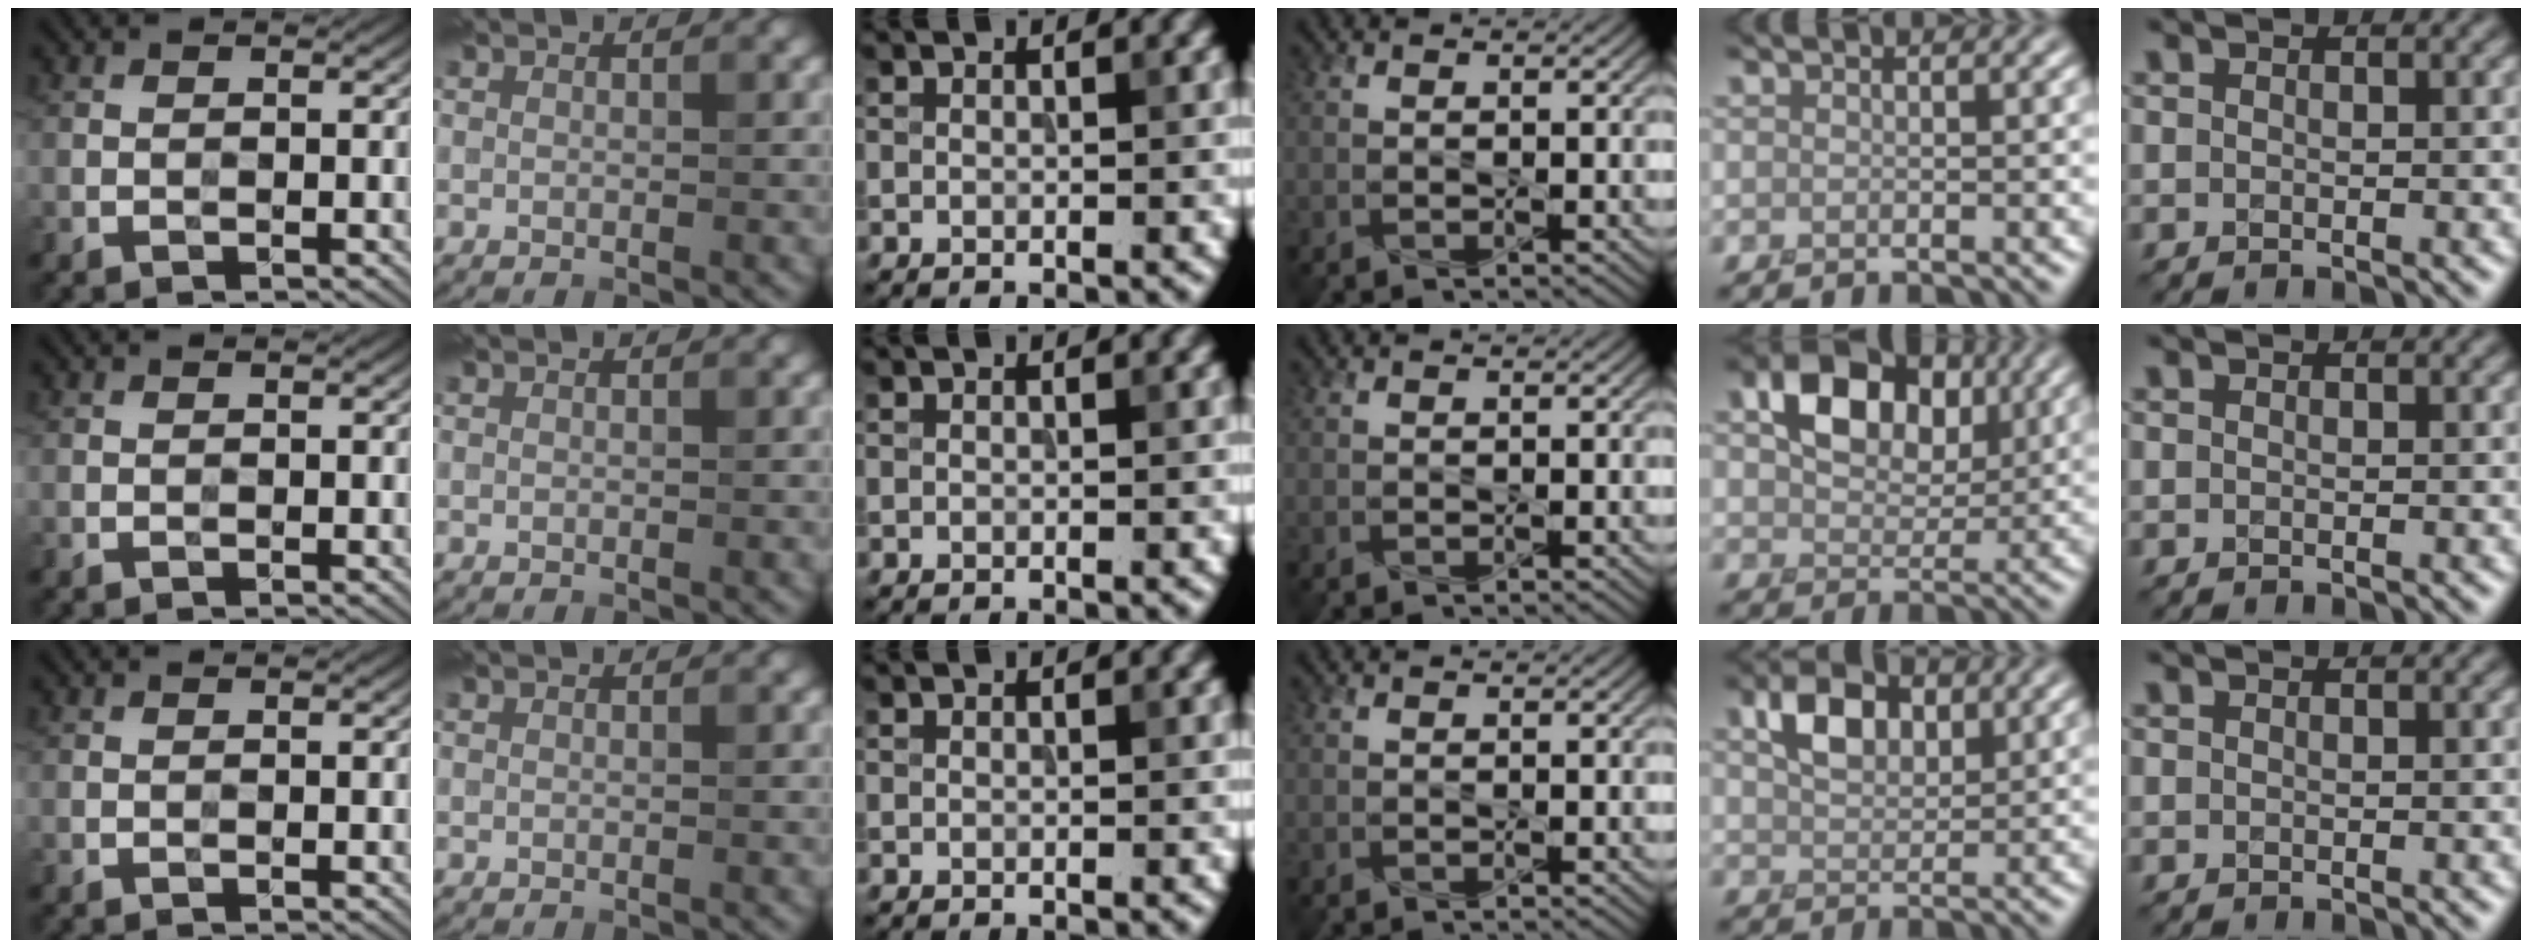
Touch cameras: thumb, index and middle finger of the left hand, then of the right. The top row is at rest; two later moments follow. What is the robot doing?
{"motion": "press", "object": "joystick"}